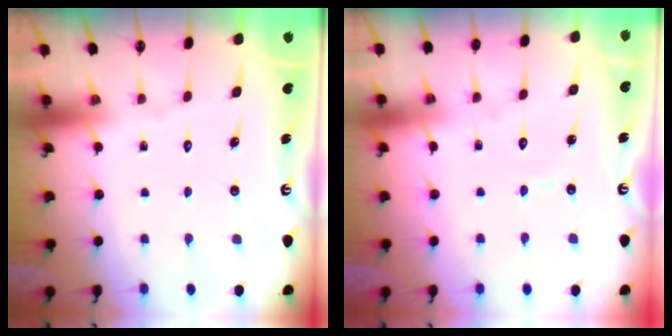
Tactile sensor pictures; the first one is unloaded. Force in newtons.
{"total": 4.0, "press": 4.0, "slide": 0.3}